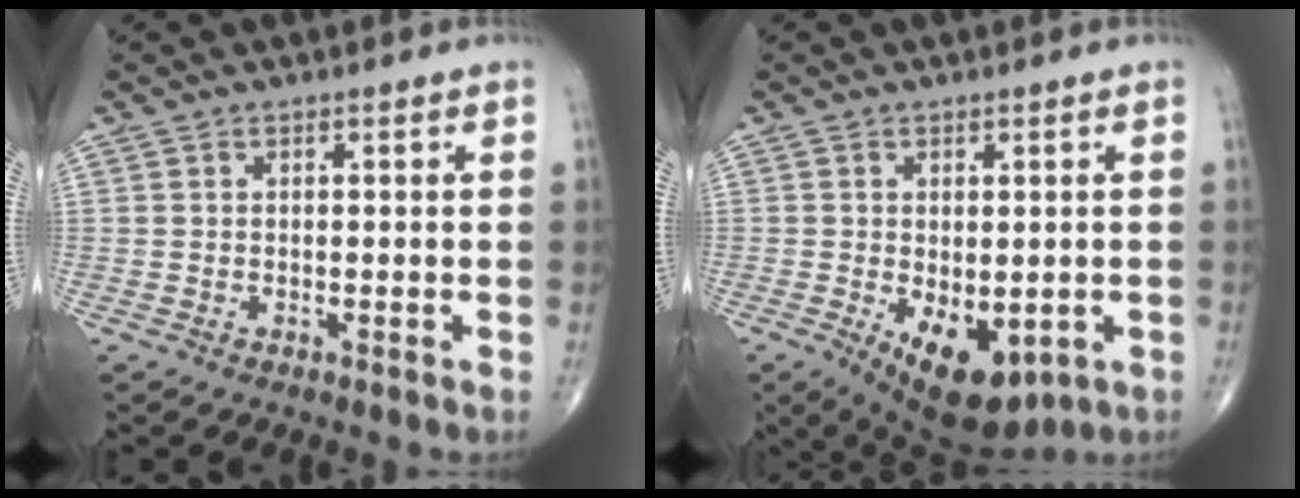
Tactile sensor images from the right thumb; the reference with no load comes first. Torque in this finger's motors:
{"motor_torque": [-0.22, 1.16, 0.31, 0.03, 0.11]}